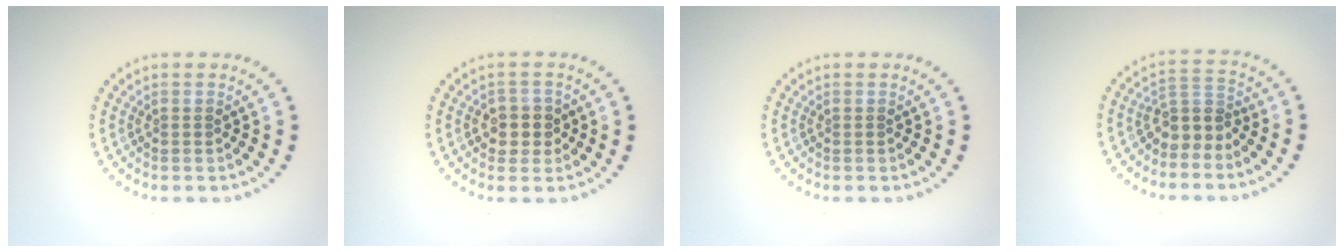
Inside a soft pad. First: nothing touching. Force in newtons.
{"total": 2.4, "press": 2.3, "slide": 0.9}
{"total": 0.0}
{"total": 2.9, "press": 2.1, "slide": 1.9}